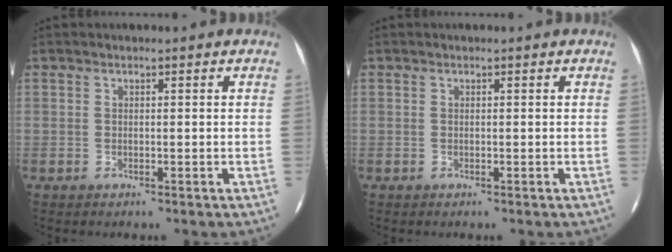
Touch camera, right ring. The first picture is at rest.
{"total": 0.0}